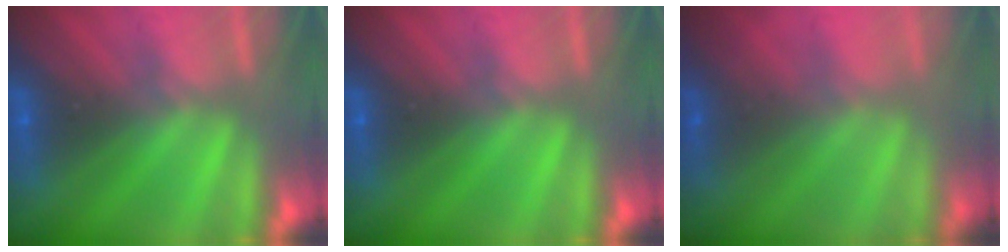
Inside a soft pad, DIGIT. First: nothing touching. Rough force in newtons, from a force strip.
{"total": 0.0}
{"total": 1.1}